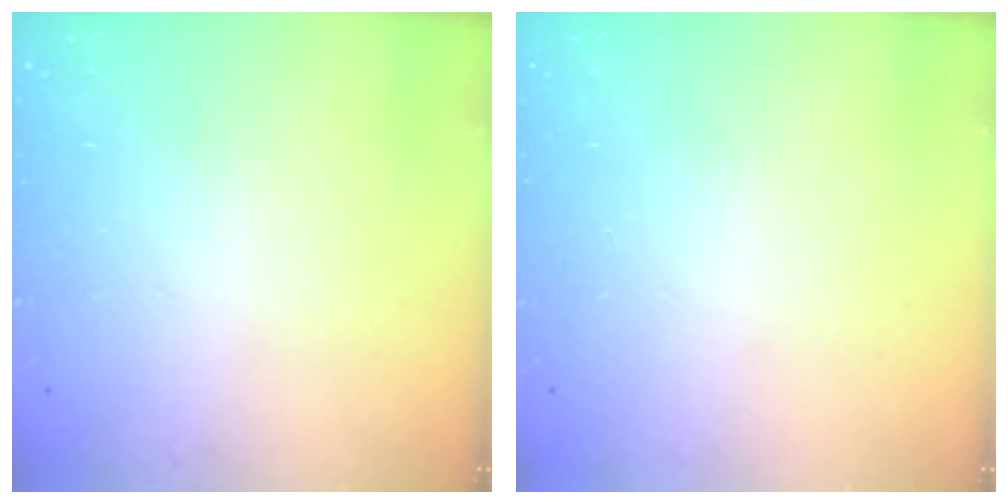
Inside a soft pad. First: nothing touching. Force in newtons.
{"total": 0.0}